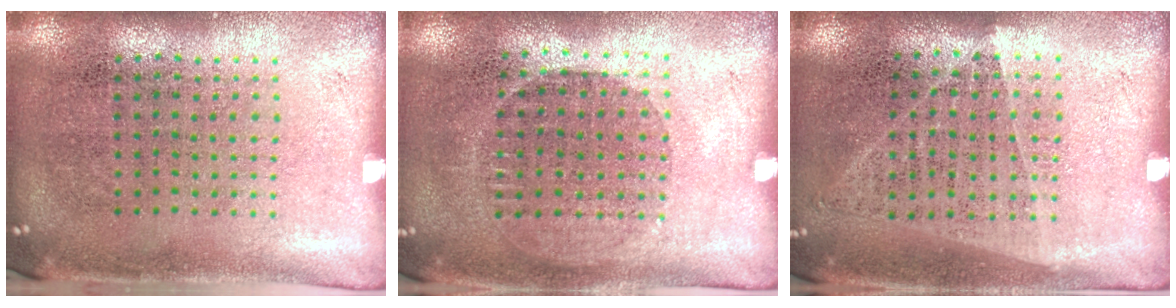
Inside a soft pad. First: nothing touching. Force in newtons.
{"total": 1.0, "press": 0.8, "slide": 0.5}
{"total": 1.0, "press": 0.9, "slide": 0.4}